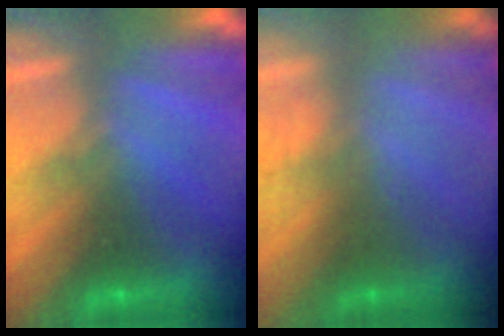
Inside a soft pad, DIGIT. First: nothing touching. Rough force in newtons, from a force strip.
{"total": 3.0}